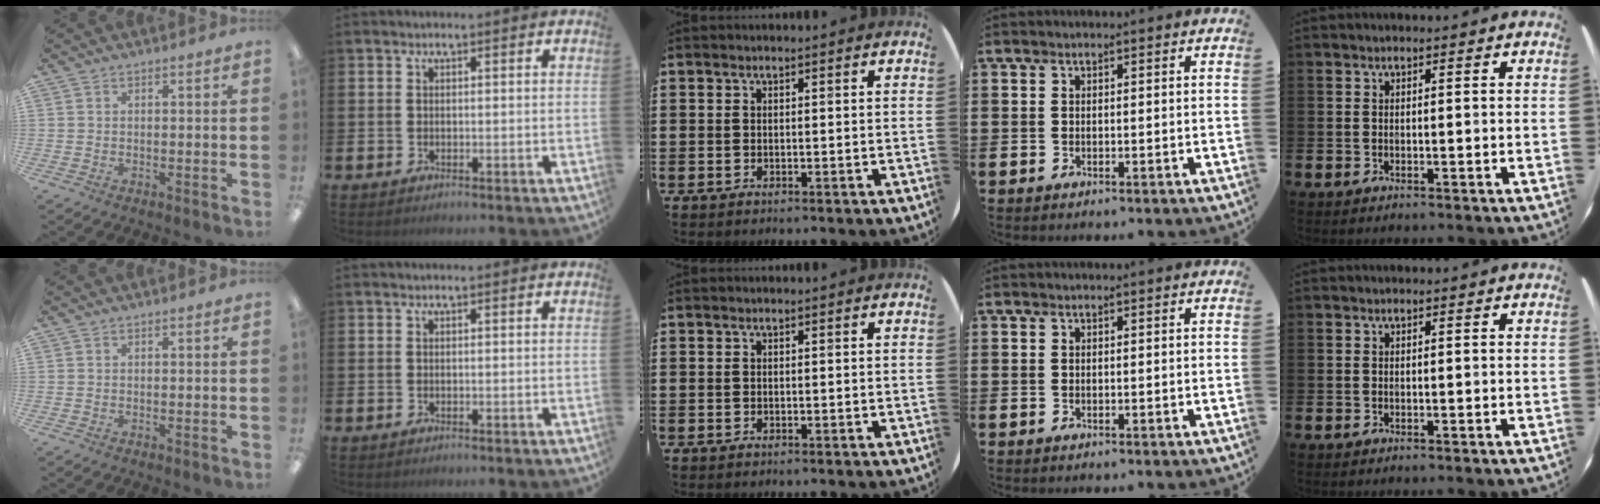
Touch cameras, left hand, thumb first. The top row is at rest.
{}